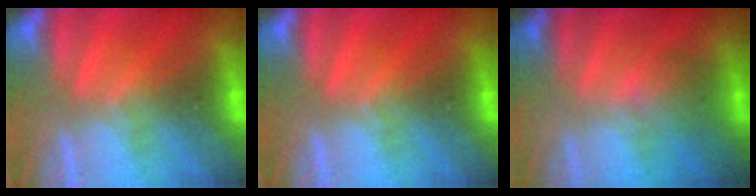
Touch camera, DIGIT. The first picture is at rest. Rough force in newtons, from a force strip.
{"total": 0.0}
{"total": 1.9}